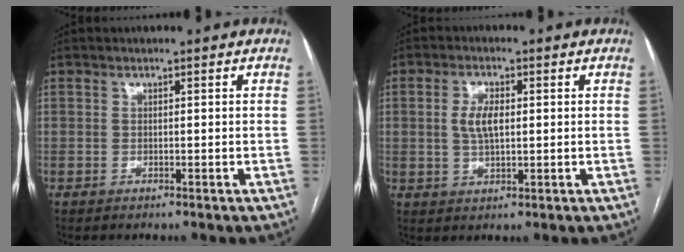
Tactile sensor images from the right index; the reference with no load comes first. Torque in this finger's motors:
{"motor_torque": [0.39, 0.19, 0.25, 0.08]}